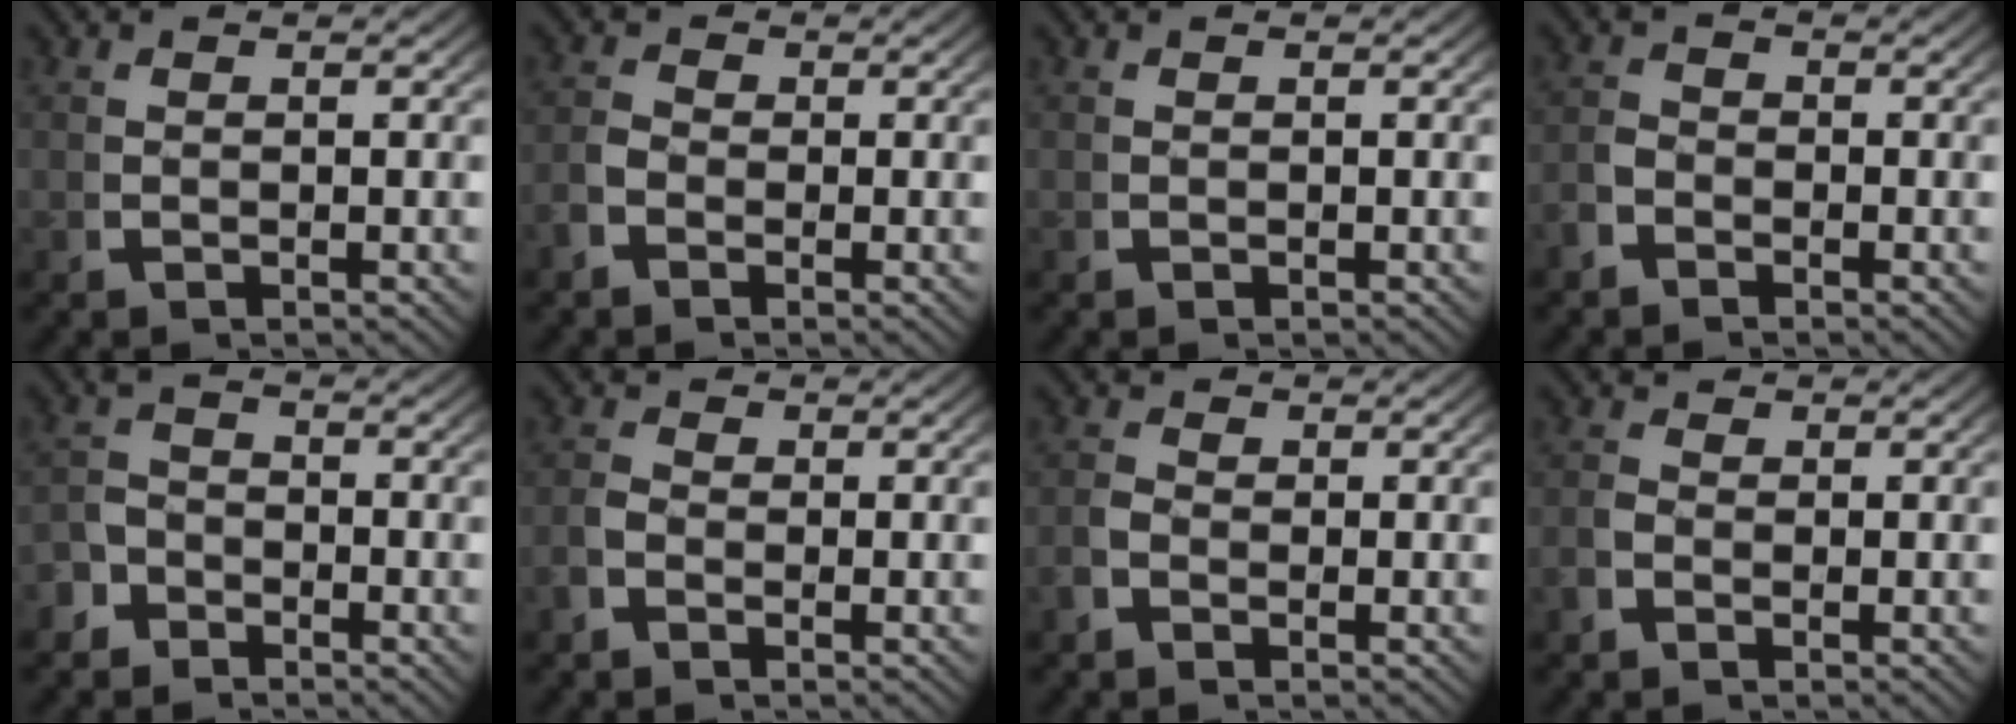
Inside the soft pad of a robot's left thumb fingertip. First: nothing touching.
{"total": 2.0, "force": [-0.7, 1.7, 0.8], "torque": [-0.010, -0.001, -0.022]}
{"total": 0.0}
{"total": 1.8, "force": [-1.2, 1.3, 0.6], "torque": [-0.009, -0.003, -0.028]}
{"total": 2.9, "force": [-2.3, 1.7, 0.6], "torque": [-0.009, -0.013, -0.042]}
{"total": 1.7, "force": [-0.6, 1.4, 0.7], "torque": [-0.011, -0.001, -0.019]}
{"total": 1.7, "force": [-0.5, 1.4, 0.7], "torque": [-0.010, -0.001, -0.018]}
{"total": 1.4, "force": [-0.4, 1.2, 0.6], "torque": [-0.004, 0.000, -0.014]}